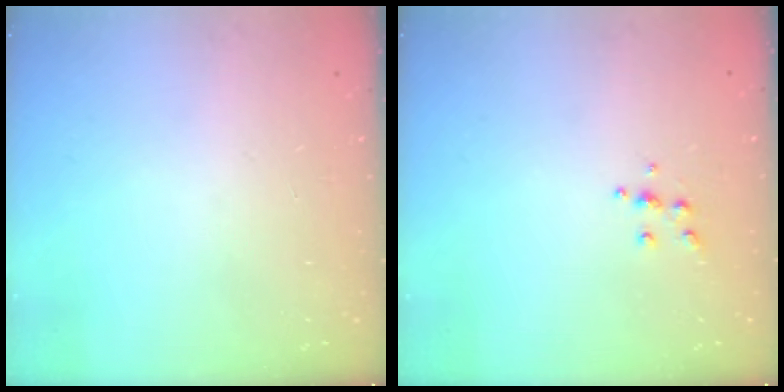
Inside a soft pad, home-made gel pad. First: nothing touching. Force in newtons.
{"total": 5.3, "press": 5.2, "slide": 0.5}